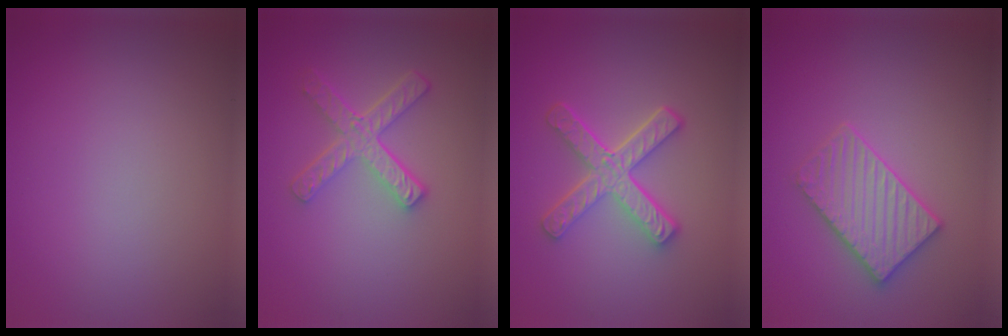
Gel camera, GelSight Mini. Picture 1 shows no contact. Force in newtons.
{"total": 4.3, "press": 3.3, "slide": 2.8}
{"total": 4.9, "press": 3.7, "slide": 3.2}
{"total": 3.4, "press": 3.4, "slide": 0.3}